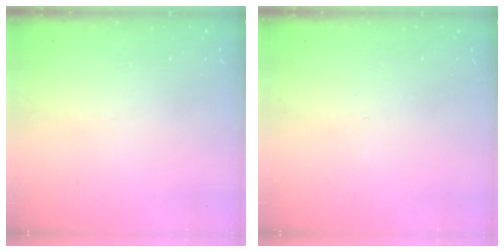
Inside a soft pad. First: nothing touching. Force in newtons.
{"total": 0.0}